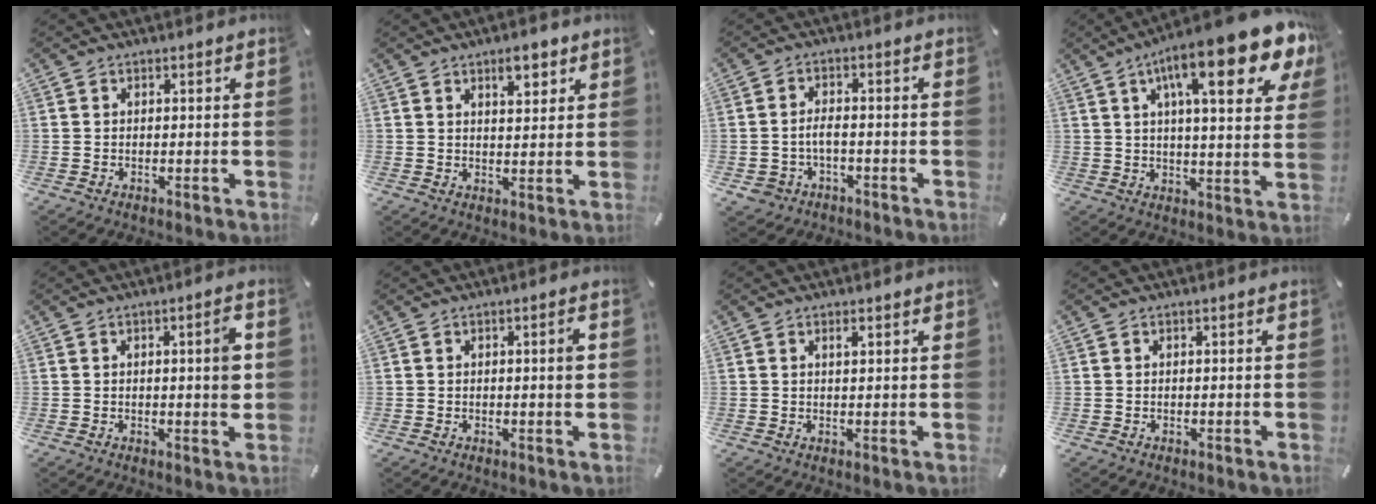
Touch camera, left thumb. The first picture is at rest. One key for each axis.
{"total": 5.5, "fx": 3.8, "fy": 2.5, "fz": 3.2, "tx": -0.030, "ty": -0.019, "tz": 0.061}
{"total": 4.1, "fx": -1.7, "fy": 2.8, "fz": 2.5, "tx": -0.066, "ty": 0.005, "tz": -0.038}
{"total": 21.0, "fx": 10.6, "fy": 5.6, "fz": 17.2, "tx": -0.271, "ty": -0.043, "tz": 0.159}
{"total": 5.3, "fx": 0.6, "fy": 1.0, "fz": 5.2, "tx": -0.069, "ty": -0.009, "tz": 0.003}
{"total": 2.8, "fx": 0.2, "fy": 0.3, "fz": 2.8, "tx": -0.043, "ty": -0.004, "tz": 0.000}
{"total": 1.4, "fx": 0.9, "fy": 0.4, "fz": 1.0, "tx": -0.021, "ty": 0.000, "tz": 0.015}
{"total": 0.0}